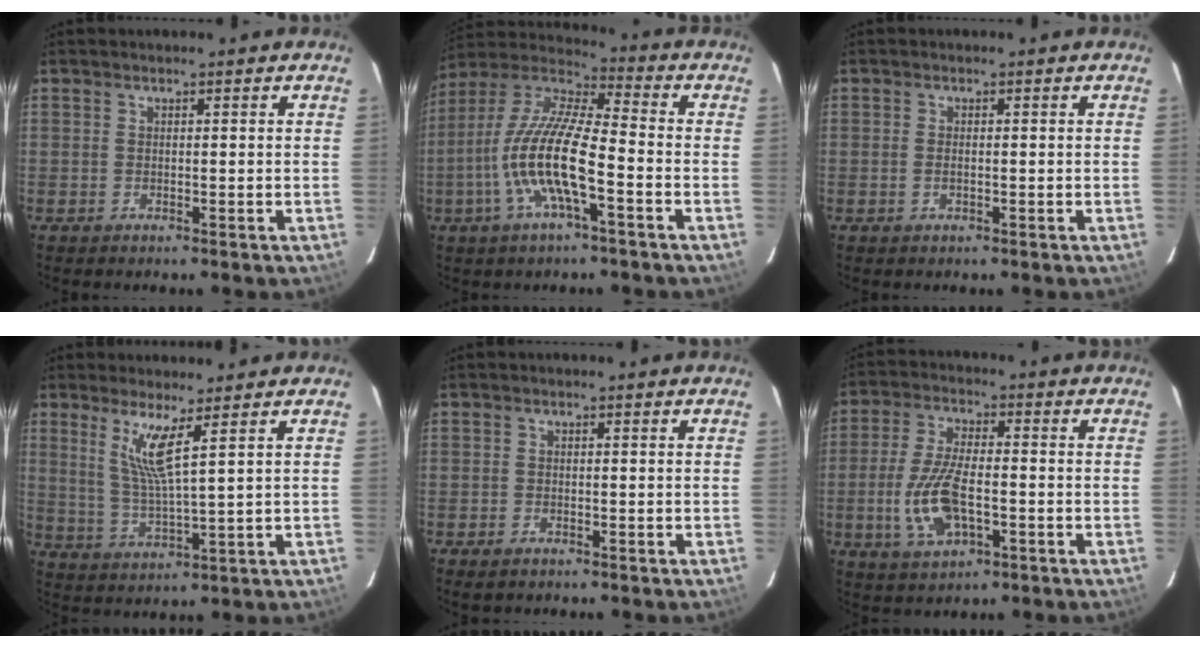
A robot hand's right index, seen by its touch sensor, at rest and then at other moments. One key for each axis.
{"total": 15.4, "fx": -5.0, "fy": 3.2, "fz": 14.2, "tx": -0.281, "ty": -0.004, "tz": -0.103}
{"total": 1.1, "fx": -0.3, "fy": 0.5, "fz": 0.9, "tx": -0.018, "ty": 0.000, "tz": -0.006}
{"total": 6.7, "fx": 3.6, "fy": -0.4, "fz": 5.6, "tx": -0.113, "ty": -0.015, "tz": 0.074}
{"total": 1.6, "fx": -1.2, "fy": 0.9, "fz": 0.5, "tx": -0.014, "ty": -0.002, "tz": -0.022}
{"total": 11.1, "fx": -3.0, "fy": 4.8, "fz": 9.5, "tx": -0.201, "ty": -0.004, "tz": -0.052}